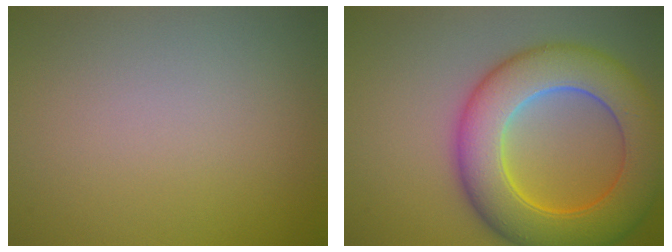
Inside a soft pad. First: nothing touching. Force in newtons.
{"total": 10.8, "press": 10.8, "slide": 0.5}